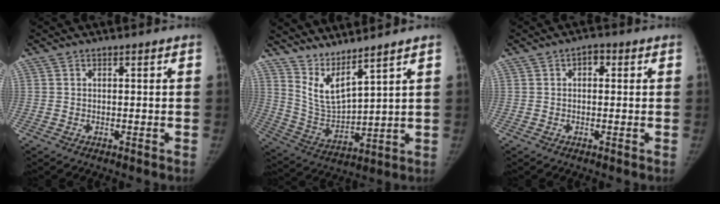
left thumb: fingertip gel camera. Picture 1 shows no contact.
{"total": 8.7, "force": [7.5, 0.6, 4.5], "torque": [-0.094, -0.068, 0.167]}
{"total": 2.3, "force": [0.5, 1.5, 1.6], "torque": [-0.008, 0.007, 0.001]}